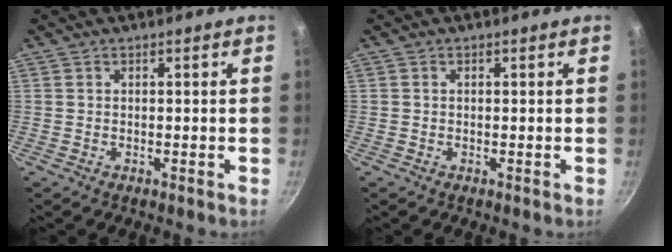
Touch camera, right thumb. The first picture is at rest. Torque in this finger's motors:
{"motor_torque": [0.24, 0.09, 0.03, 0.30, 0.03]}